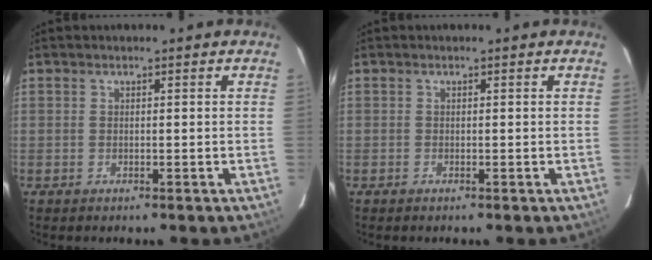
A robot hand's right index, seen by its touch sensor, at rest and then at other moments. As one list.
[{"total": 0.0}]